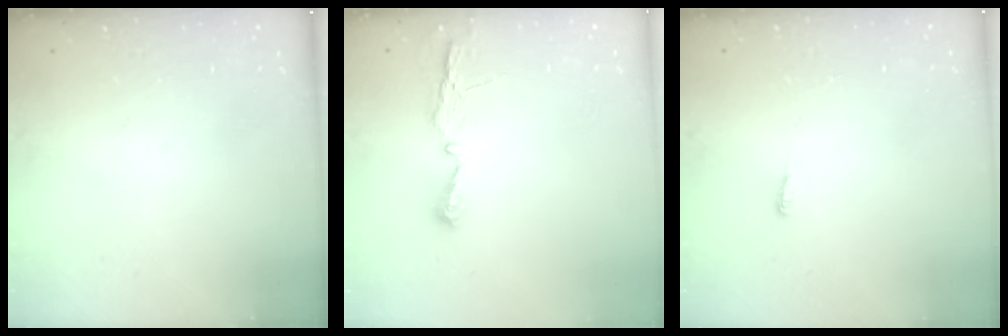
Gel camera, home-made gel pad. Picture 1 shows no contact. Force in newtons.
{"total": 4.5, "press": 4.5, "slide": 0.4}
{"total": 3.6, "press": 3.4, "slide": 1.0}